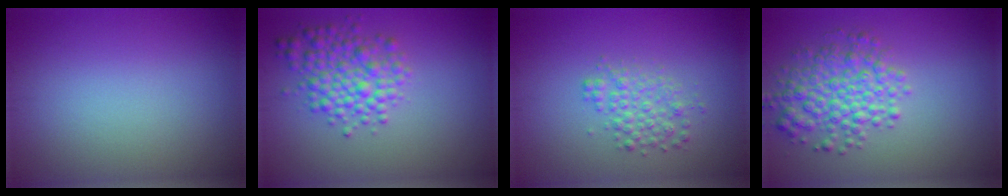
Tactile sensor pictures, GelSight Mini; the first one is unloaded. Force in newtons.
{"total": 4.5, "press": 4.5, "slide": 0.1}
{"total": 2.5, "press": 2.5, "slide": 0.1}
{"total": 4.9, "press": 4.9, "slide": 0.1}